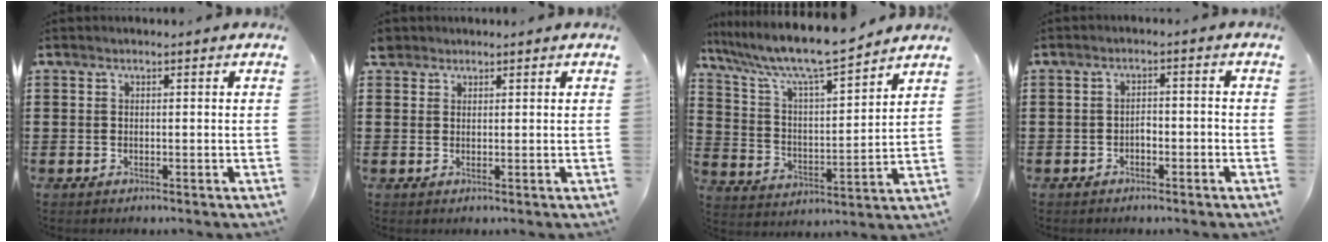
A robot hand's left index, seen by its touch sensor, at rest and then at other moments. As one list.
[{"total": 1.8, "force": [1.5, 1.0, 0.2], "torque": [-0.010, 0.006, 0.029]}, {"total": 8.9, "force": [7.9, 0.5, 4.2], "torque": [-0.116, -0.050, 0.130]}, {"total": 1.8, "force": [-1.2, 0.7, 1.1], "torque": [-0.027, 0.003, -0.026]}]